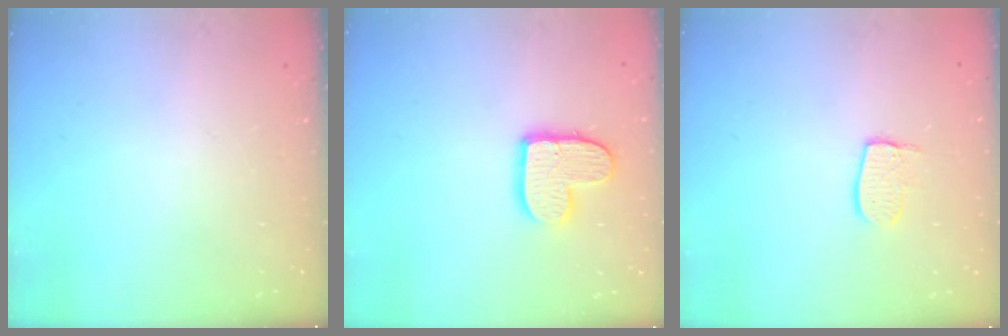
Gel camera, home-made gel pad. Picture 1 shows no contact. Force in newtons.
{"total": 11.1, "press": 11.1, "slide": 0.5}
{"total": 7.6, "press": 7.6, "slide": 0.2}